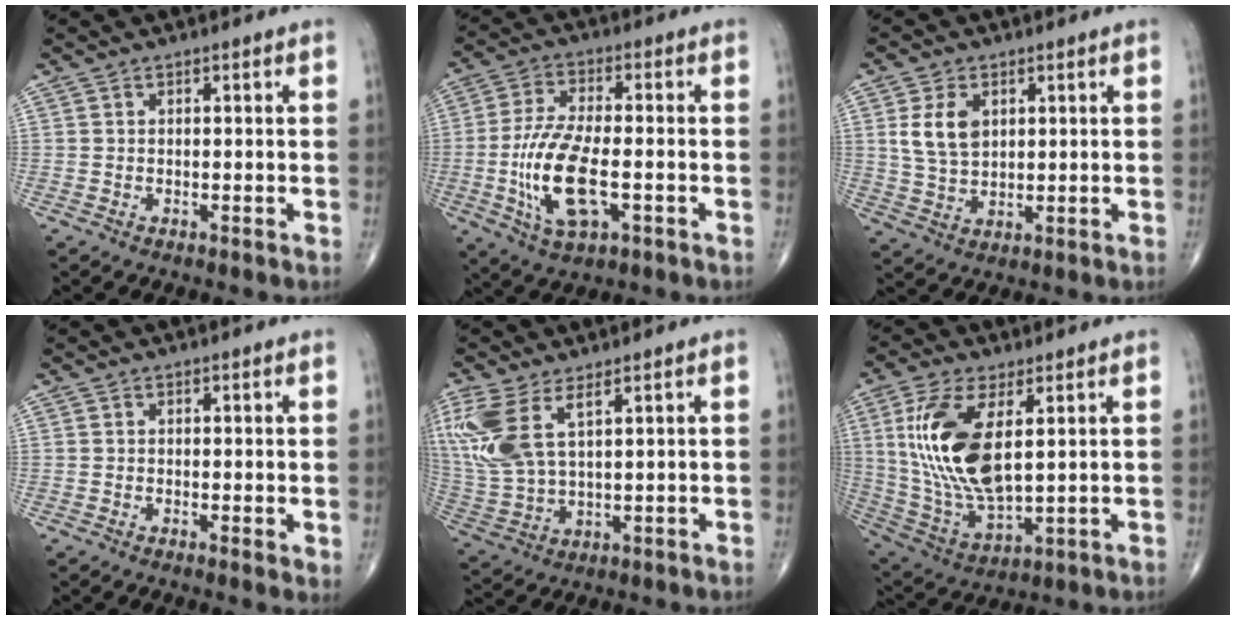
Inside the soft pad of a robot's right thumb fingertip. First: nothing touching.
{"total": 13.5, "force": [-2.9, 5.7, 11.9], "torque": [-0.240, 0.006, -0.051]}
{"total": 7.3, "force": [2.1, 4.8, 5.1], "torque": [-0.082, -0.007, 0.047]}
{"total": 1.7, "force": [0.1, 0.5, 1.6], "torque": [-0.022, -0.007, -0.003]}
{"total": 13.5, "force": [6.2, 5.9, 10.5], "torque": [-0.259, -0.015, 0.136]}
{"total": 17.8, "force": [4.2, 8.0, 15.4], "torque": [-0.318, -0.022, 0.091]}